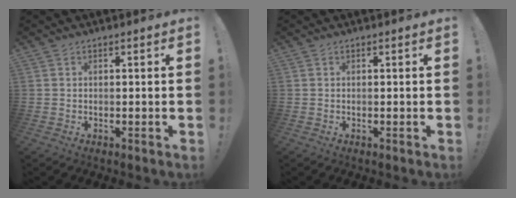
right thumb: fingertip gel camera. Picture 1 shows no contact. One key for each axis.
{"total": 0.0}